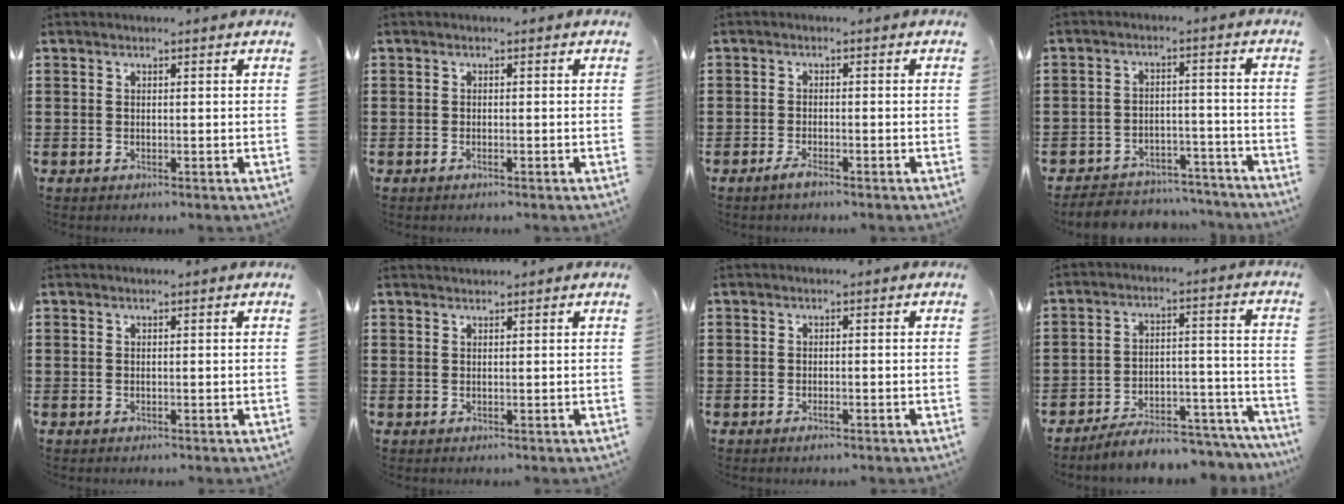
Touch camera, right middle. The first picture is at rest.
{"total": 0.5, "force": [-0.3, 0.0, 0.4], "torque": [-0.010, -0.004, -0.004]}
{"total": 1.8, "force": [-1.4, 0.4, 1.1], "torque": [-0.027, -0.001, -0.030]}
{"total": 4.8, "force": [-4.7, 1.0, 0.1], "torque": [-0.002, 0.015, -0.099]}
{"total": 0.0}
{"total": 0.8, "force": [0.8, 0.3, -0.1], "torque": [0.000, 0.001, 0.016]}
{"total": 0.8, "force": [-0.5, 0.1, 0.6], "torque": [-0.015, -0.007, -0.008]}
{"total": 6.5, "force": [-6.2, 1.0, 1.7], "torque": [-0.020, 0.017, -0.117]}